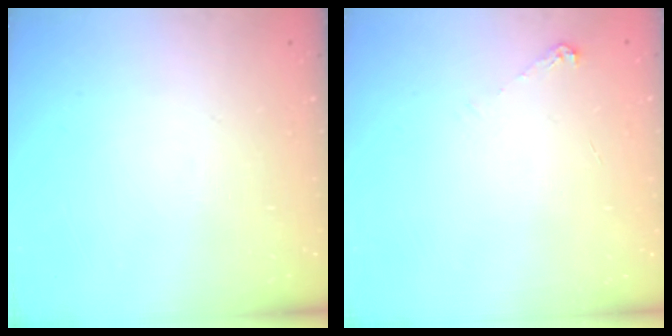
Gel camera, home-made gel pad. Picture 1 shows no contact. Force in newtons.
{"total": 5.0, "press": 5.0, "slide": 0.6}